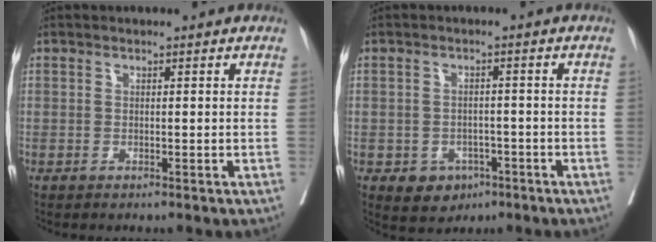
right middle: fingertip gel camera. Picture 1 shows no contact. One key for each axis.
{"total": 4.4, "fx": -2.2, "fy": 3.5, "fz": 1.6, "tx": -0.015, "ty": 0.005, "tz": -0.023}